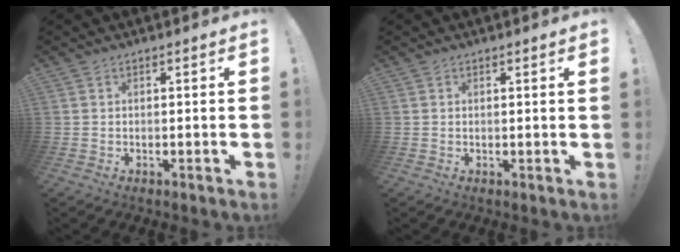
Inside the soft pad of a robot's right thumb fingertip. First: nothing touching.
{"total": 0.6, "force": [0.5, -0.3, 0.3], "torque": [0.009, -0.006, 0.006]}